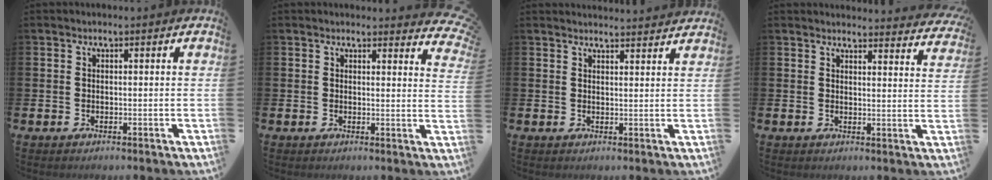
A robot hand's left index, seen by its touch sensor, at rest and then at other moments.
{"total": 2.6, "force": [2.6, 0.5, 0.3], "torque": [0.008, -0.020, 0.041]}
{"total": 2.6, "force": [2.6, -0.1, -0.2], "torque": [0.011, -0.021, 0.044]}
{"total": 3.2, "force": [3.2, 0.0, 0.2], "torque": [0.010, -0.030, 0.052]}